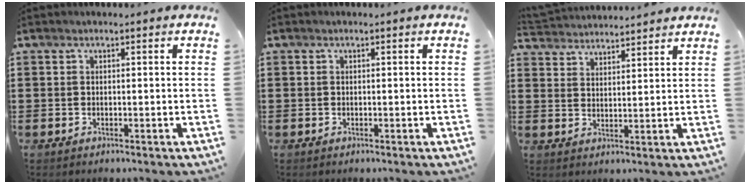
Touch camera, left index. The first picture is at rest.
{"total": 0.0}
{"total": 3.7, "force": [3.7, 0.1, -0.3], "torque": [-0.011, -0.018, 0.067]}